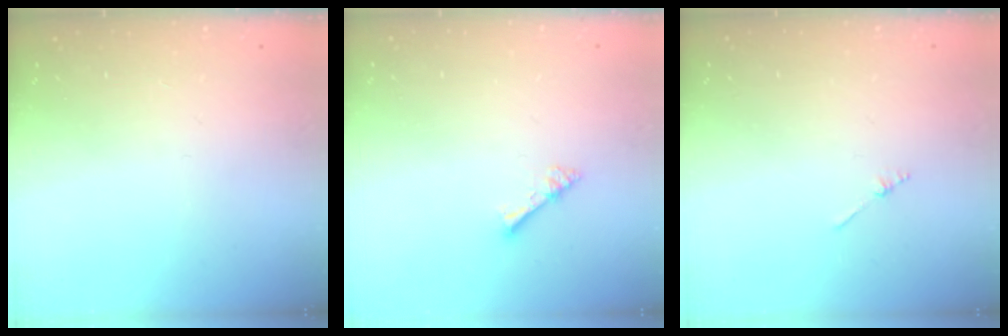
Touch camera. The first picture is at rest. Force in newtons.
{"total": 2.7, "press": 2.7, "slide": 0.2}
{"total": 1.3, "press": 1.3, "slide": 0.3}